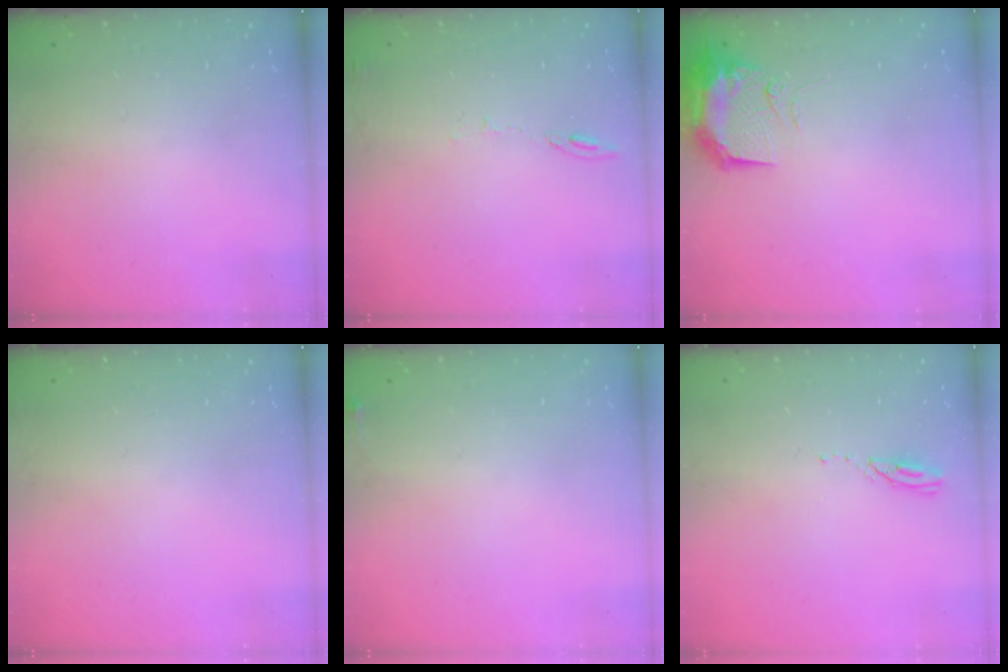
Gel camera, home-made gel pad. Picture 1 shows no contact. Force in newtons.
{"total": 6.2, "press": 6.2, "slide": 0.9}
{"total": 10.0, "press": 9.9, "slide": 1.6}
{"total": 2.8, "press": 2.2, "slide": 1.7}
{"total": 3.4, "press": 3.4, "slide": 0.5}
{"total": 3.1, "press": 3.1, "slide": 0.3}